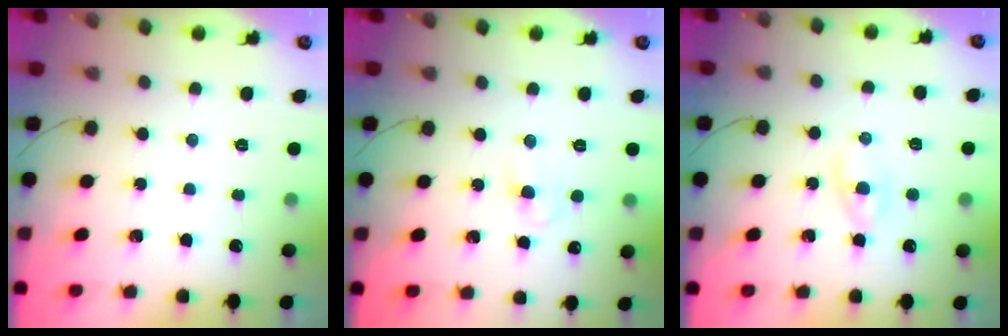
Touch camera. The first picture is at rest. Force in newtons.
{"total": 2.2, "press": 2.0, "slide": 0.9}
{"total": 2.4, "press": 2.2, "slide": 0.9}